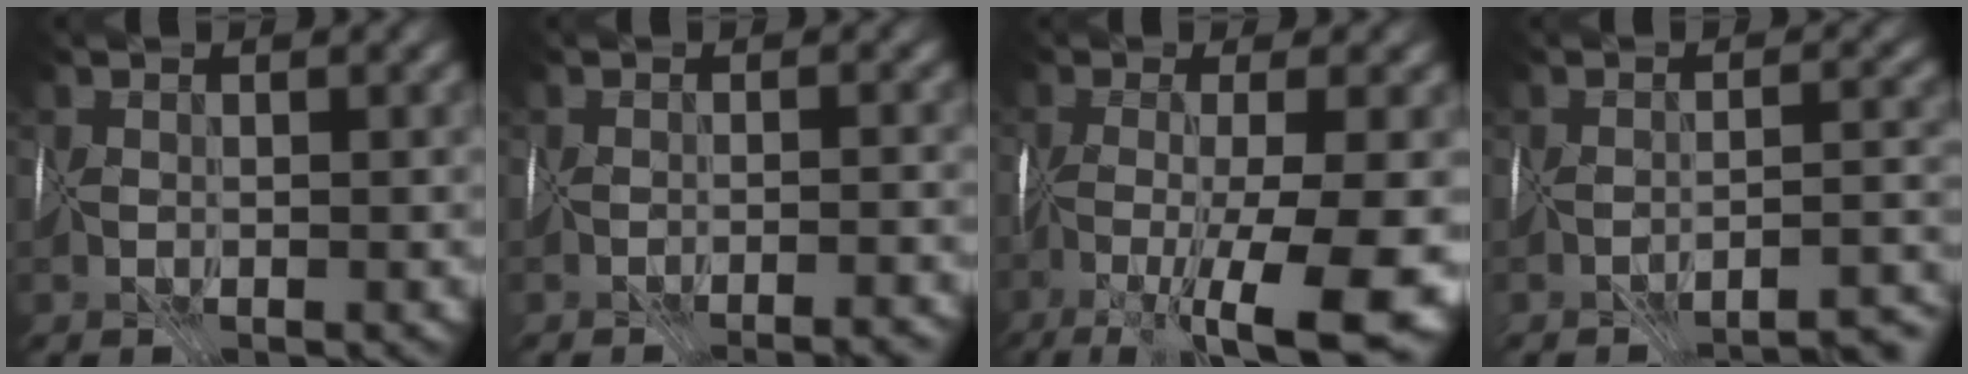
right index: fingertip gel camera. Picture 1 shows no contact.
{"total": 5.0, "force": [-4.7, 0.5, 1.4], "torque": [0.007, -0.001, -0.044]}
{"total": 12.5, "force": [-6.0, 2.2, 10.7], "torque": [-0.201, -0.025, -0.086]}
{"total": 8.6, "force": [-8.1, 1.4, 2.8], "torque": [-0.012, 0.008, -0.084]}